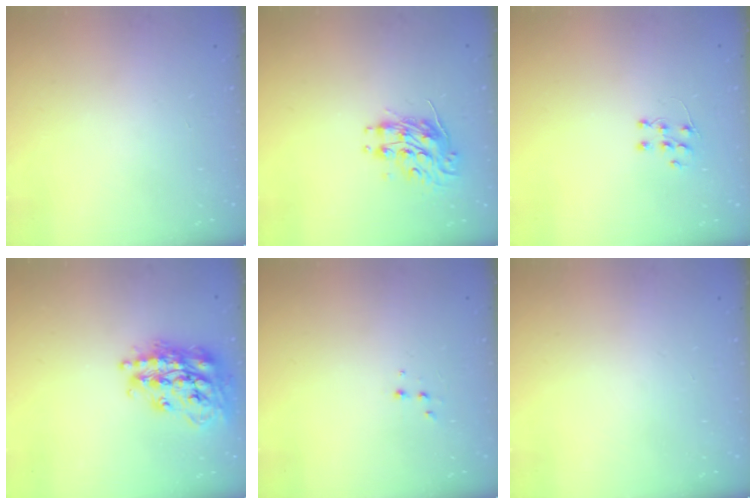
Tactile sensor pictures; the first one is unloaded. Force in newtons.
{"total": 8.9, "press": 8.9, "slide": 0.2}
{"total": 5.7, "press": 5.6, "slide": 0.4}
{"total": 20.7, "press": 20.6, "slide": 1.6}
{"total": 1.9, "press": 1.9, "slide": 0.2}
{"total": 0.0}